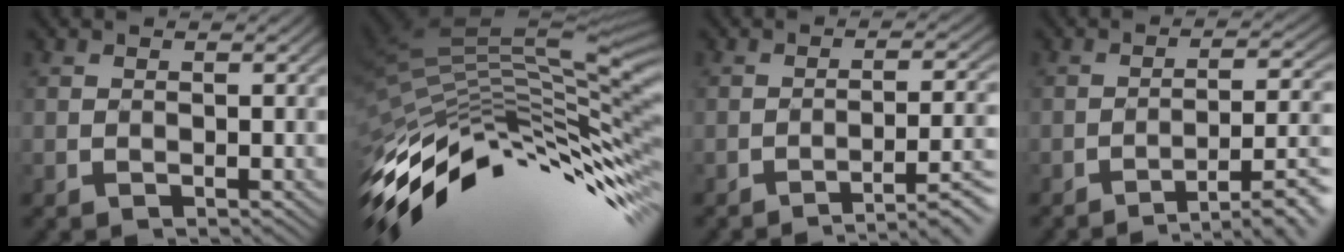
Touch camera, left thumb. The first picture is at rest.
{"total": 15.2, "force": [-6.3, 5.3, 12.8], "torque": [-0.273, 0.000, -0.103]}
{"total": 7.0, "force": [-4.0, 1.6, 5.5], "torque": [-0.080, 0.010, -0.052]}
{"total": 8.7, "force": [-5.2, 2.2, 6.7], "torque": [-0.098, 0.007, -0.071]}